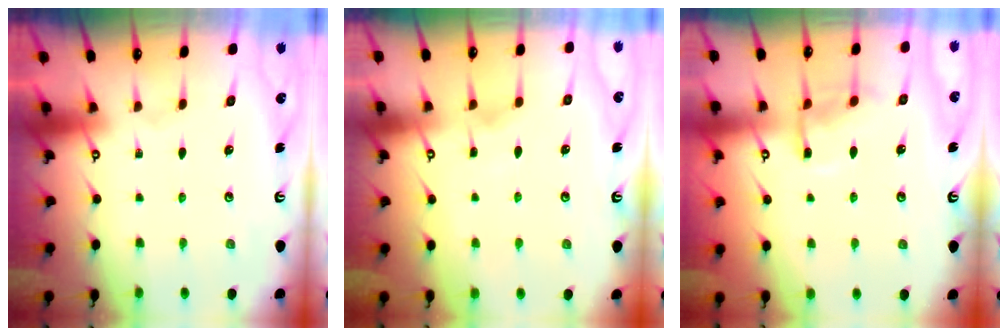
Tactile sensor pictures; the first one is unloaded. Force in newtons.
{"total": 2.6, "press": 2.6, "slide": 0.3}
{"total": 8.2, "press": 8.1, "slide": 0.6}